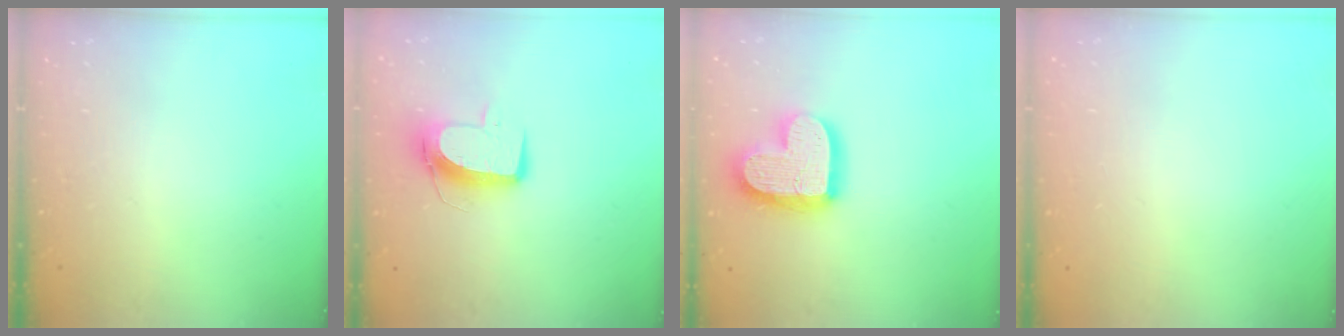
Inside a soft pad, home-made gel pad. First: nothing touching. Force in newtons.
{"total": 10.3, "press": 10.3, "slide": 0.8}
{"total": 17.7, "press": 17.7, "slide": 1.5}
{"total": 0.0}